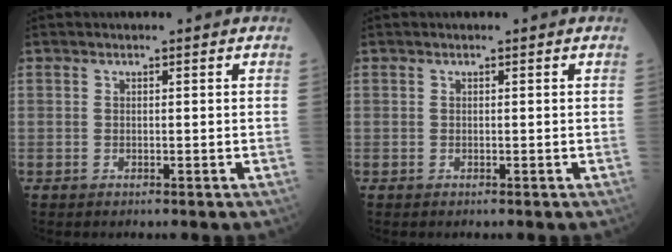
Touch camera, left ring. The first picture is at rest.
{"total": 0.0}